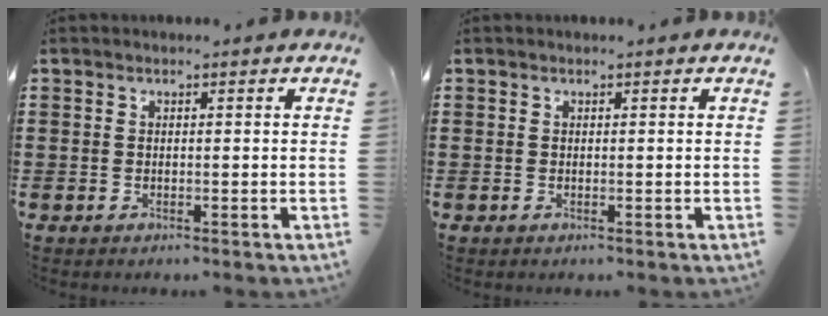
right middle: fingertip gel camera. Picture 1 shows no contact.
{"total": 0.0}